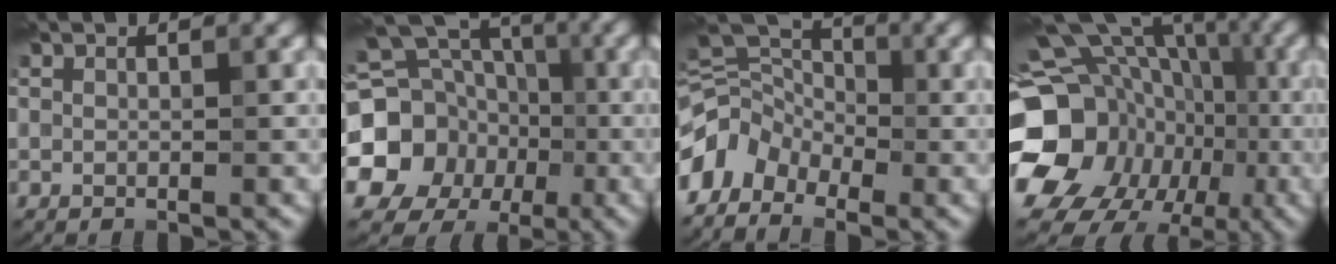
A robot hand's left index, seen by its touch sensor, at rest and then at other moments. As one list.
[{"total": 18.8, "force": [-2.3, 17.4, 6.8], "torque": [-0.174, 0.001, -0.076]}, {"total": 5.0, "force": [-3.6, 2.9, 1.8], "torque": [-0.029, 0.009, -0.089]}, {"total": 20.9, "force": [-4.8, 17.4, 10.5], "torque": [-0.176, -0.009, -0.104]}]